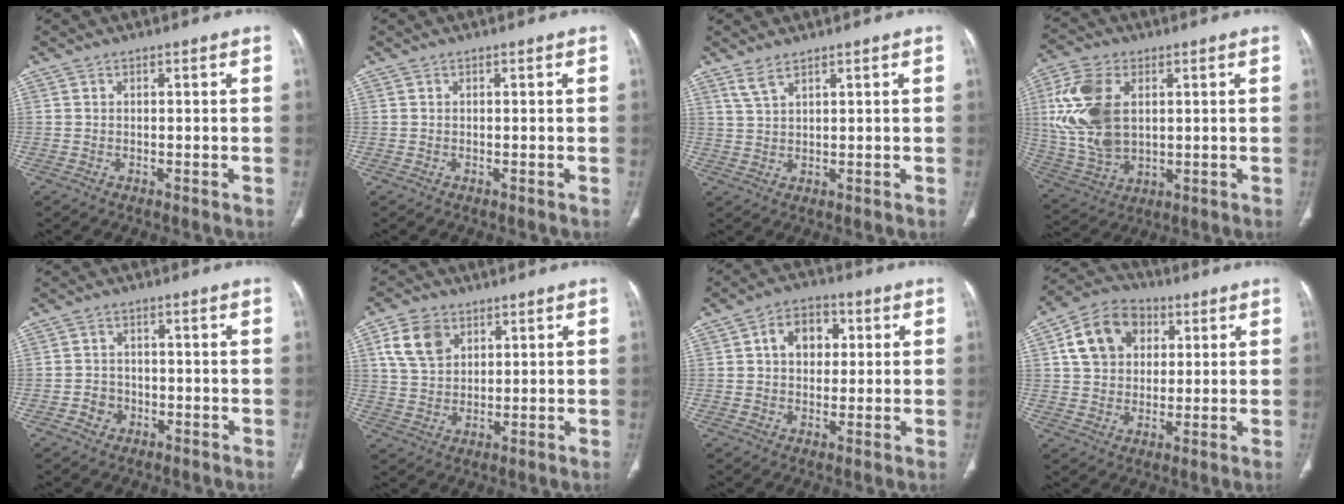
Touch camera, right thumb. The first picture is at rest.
{"total": 0.0}
{"total": 2.8, "force": [2.2, 0.6, 1.6], "torque": [-0.040, -0.005, 0.053]}
{"total": 16.1, "force": [3.1, 10.1, 12.1], "torque": [-0.250, -0.006, 0.069]}
{"total": 3.3, "force": [-1.4, 2.9, 0.9], "torque": [0.002, 0.017, -0.024]}
{"total": 8.5, "force": [3.8, 6.1, 4.7], "torque": [-0.071, -0.008, 0.077]}
{"total": 8.6, "force": [2.1, 6.2, 5.5], "torque": [-0.055, 0.006, 0.027]}
{"total": 12.9, "force": [4.0, 10.0, 7.1], "torque": [-0.104, 0.005, 0.062]}